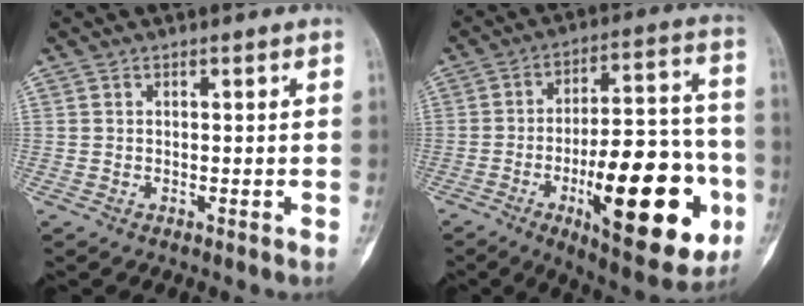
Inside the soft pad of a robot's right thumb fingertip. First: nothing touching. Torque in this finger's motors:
{"motor_torque": [0.36, 1.23, 1.51, -1.27, 0.19]}